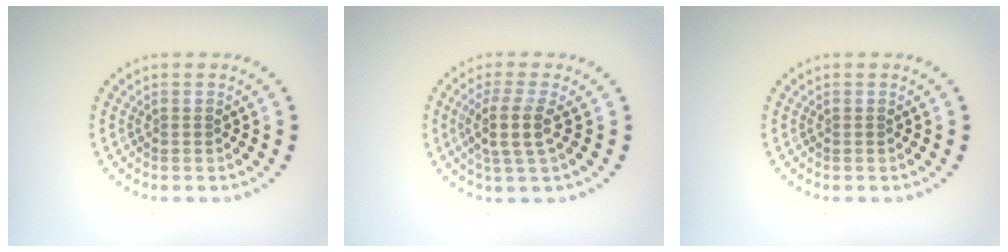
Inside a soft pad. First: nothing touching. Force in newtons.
{"total": 2.8, "press": 2.2, "slide": 1.8}
{"total": 0.0}